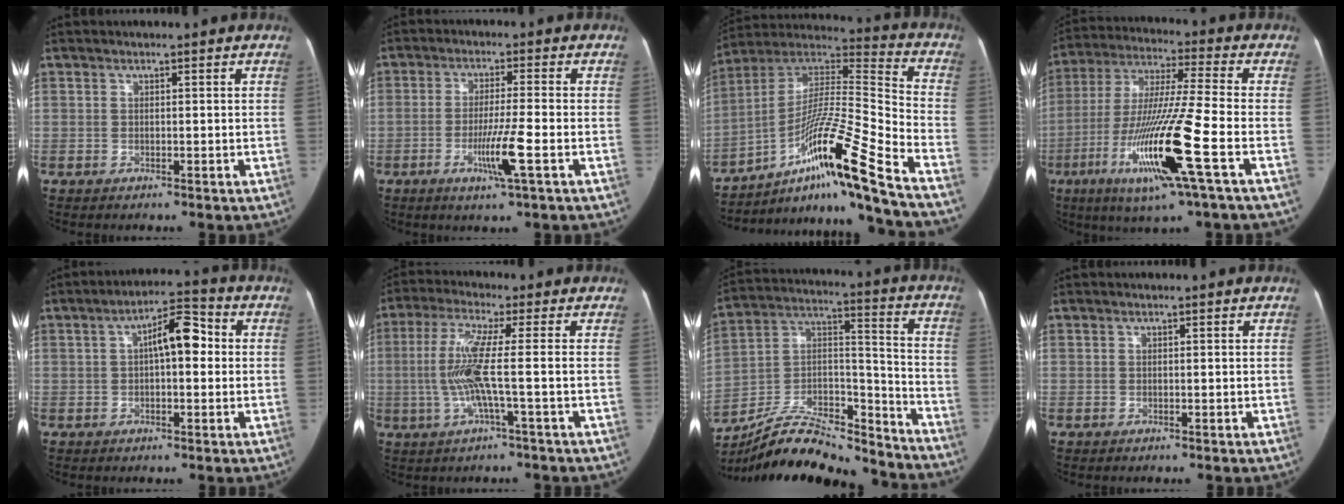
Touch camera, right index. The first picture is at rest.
{"total": 6.8, "force": [-2.5, -0.6, 6.3], "torque": [-0.119, -0.016, -0.047]}
{"total": 21.2, "force": [-12.4, -1.0, 17.1], "torque": [-0.302, 0.006, -0.215]}
{"total": 18.0, "force": [-6.4, -0.5, 16.8], "torque": [-0.347, -0.028, -0.124]}
{"total": 7.3, "force": [0.9, 2.5, 6.7], "torque": [-0.105, 0.034, 0.011]}
{"total": 8.4, "force": [-0.8, -0.9, 8.3], "torque": [-0.177, 0.000, -0.021]}
{"total": 24.0, "force": [-22.0, 5.8, 7.7], "torque": [-0.144, 0.040, -0.344]}
{"total": 0.0}